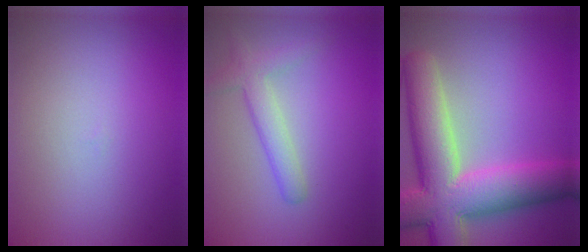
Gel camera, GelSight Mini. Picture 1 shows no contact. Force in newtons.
{"total": 2.8, "press": 2.8, "slide": 0.1}
{"total": 12.2, "press": 12.1, "slide": 1.1}